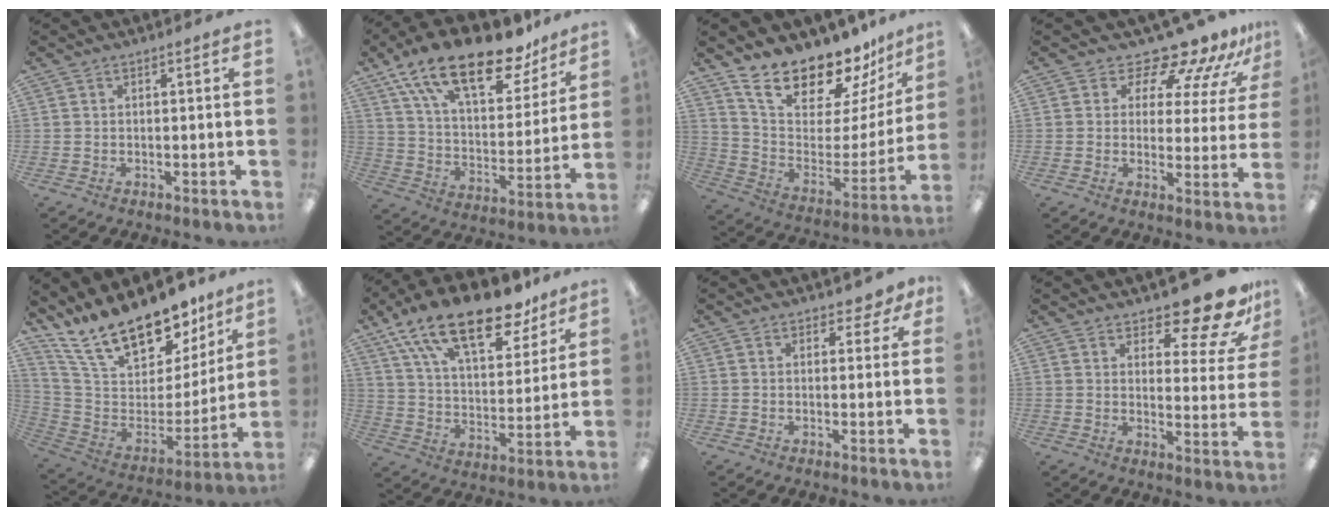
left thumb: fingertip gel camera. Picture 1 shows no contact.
{"total": 21.4, "force": [15.1, 8.5, 12.6], "torque": [-0.215, -0.089, 0.261]}
{"total": 19.2, "force": [17.2, 5.9, 6.2], "torque": [-0.123, -0.141, 0.305]}
{"total": 11.5, "force": [10.4, 3.4, 3.8], "torque": [-0.066, -0.091, 0.180]}
{"total": 21.5, "force": [16.9, 8.7, 10.0], "torque": [-0.178, -0.125, 0.303]}
{"total": 21.3, "force": [15.2, 8.3, 12.4], "torque": [-0.220, -0.083, 0.264]}
{"total": 2.4, "force": [1.6, 1.7, 0.8], "torque": [-0.001, 0.000, 0.026]}
{"total": 14.2, "force": [11.3, 4.6, 7.4], "torque": [-0.099, -0.087, 0.190]}